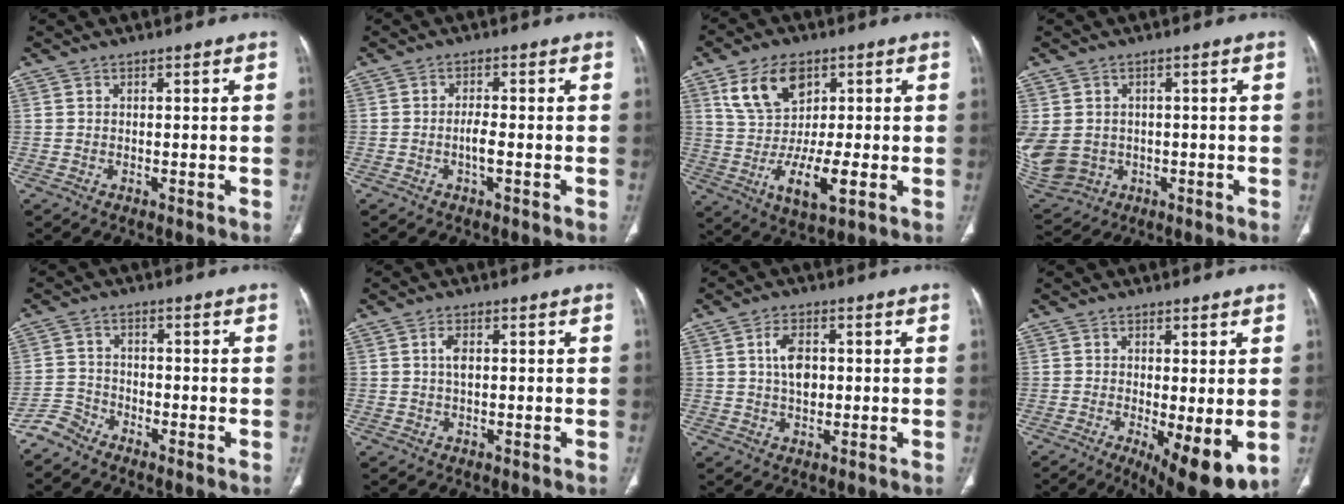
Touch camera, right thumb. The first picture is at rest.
{"total": 2.5, "force": [-0.8, 0.6, 2.3], "torque": [-0.048, 0.000, -0.016]}
{"total": 14.1, "force": [2.2, 7.8, 11.5], "torque": [-0.194, -0.014, 0.046]}
{"total": 16.5, "force": [-1.7, 14.3, 8.0], "torque": [-0.225, 0.013, -0.004]}
{"total": 3.4, "force": [-3.3, 1.0, -0.3], "torque": [0.010, 0.005, -0.075]}
{"total": 2.3, "force": [0.4, 1.2, 1.9], "torque": [-0.034, 0.004, 0.006]}
{"total": 5.2, "force": [0.8, 3.2, 4.0], "torque": [-0.066, 0.002, 0.012]}
{"total": 10.6, "force": [-2.5, 3.3, 9.8], "torque": [-0.147, -0.028, -0.029]}